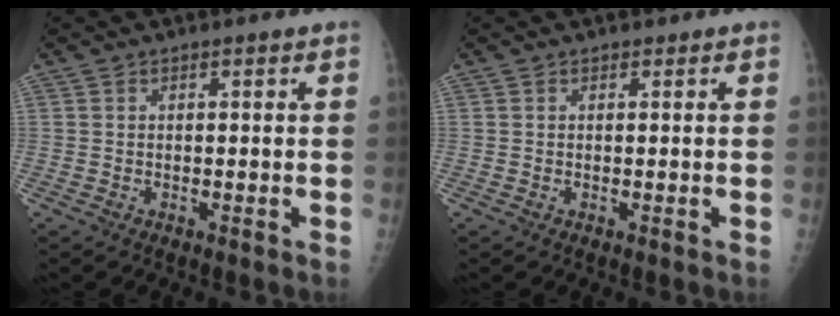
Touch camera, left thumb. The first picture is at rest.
{"total": 0.0}